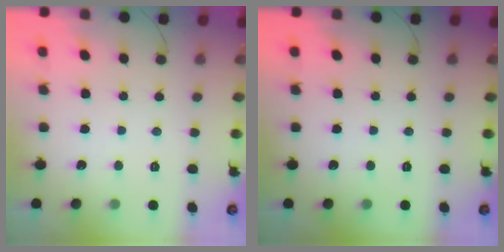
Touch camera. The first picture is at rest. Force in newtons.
{"total": 0.0}